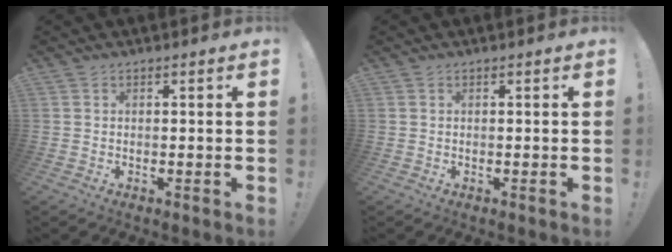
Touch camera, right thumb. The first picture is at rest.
{"total": 0.0}